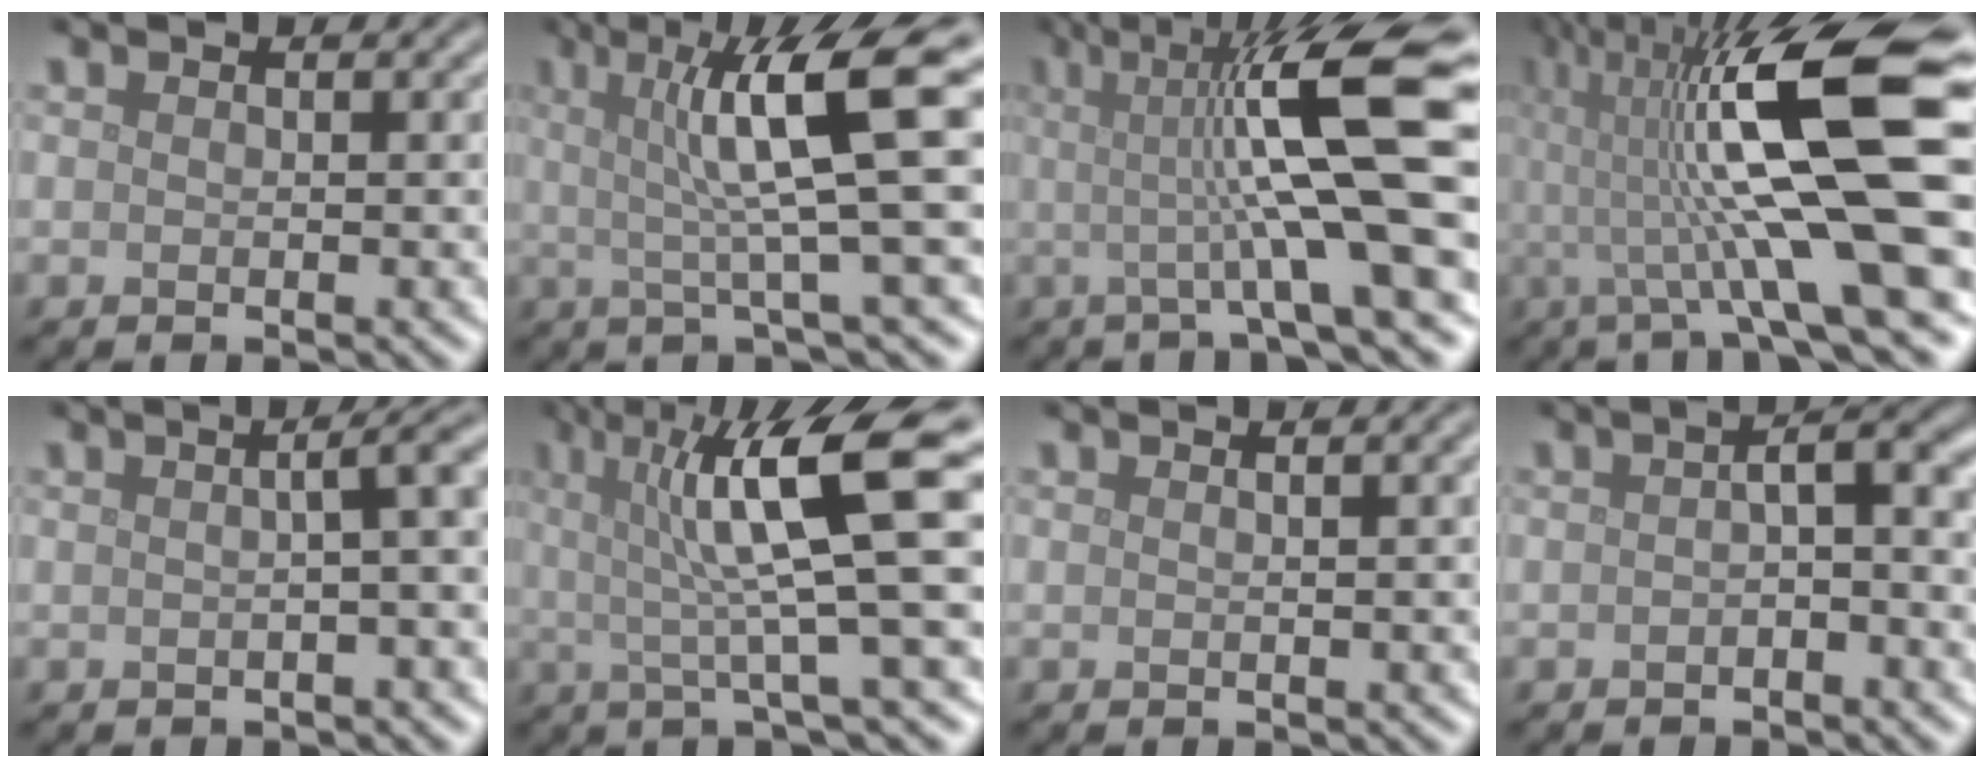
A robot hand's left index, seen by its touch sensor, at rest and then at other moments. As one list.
[{"total": 9.5, "force": [1.9, 1.8, 9.2], "torque": [-0.120, 0.010, 0.025]}, {"total": 12.9, "force": [1.3, 2.7, 12.6], "torque": [-0.171, 0.015, 0.012]}, {"total": 16.0, "force": [1.4, 3.9, 15.4], "torque": [-0.249, 0.020, 0.014]}, {"total": 4.4, "force": [0.2, 1.4, 4.1], "torque": [-0.031, 0.021, 0.001]}, {"total": 10.6, "force": [2.6, 2.0, 10.0], "torque": [-0.143, 0.010, 0.039]}, {"total": 1.8, "force": [0.6, 0.6, 1.6], "torque": [-0.015, 0.004, -0.001]}, {"total": 3.0, "force": [-0.3, 0.7, 2.9], "torque": [-0.044, 0.012, -0.009]}]